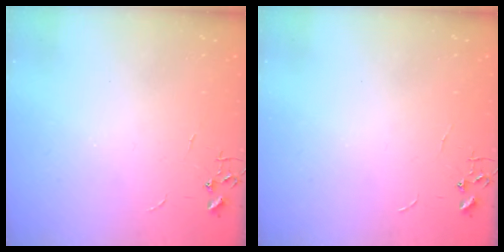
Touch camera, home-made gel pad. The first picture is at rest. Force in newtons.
{"total": 0.0}